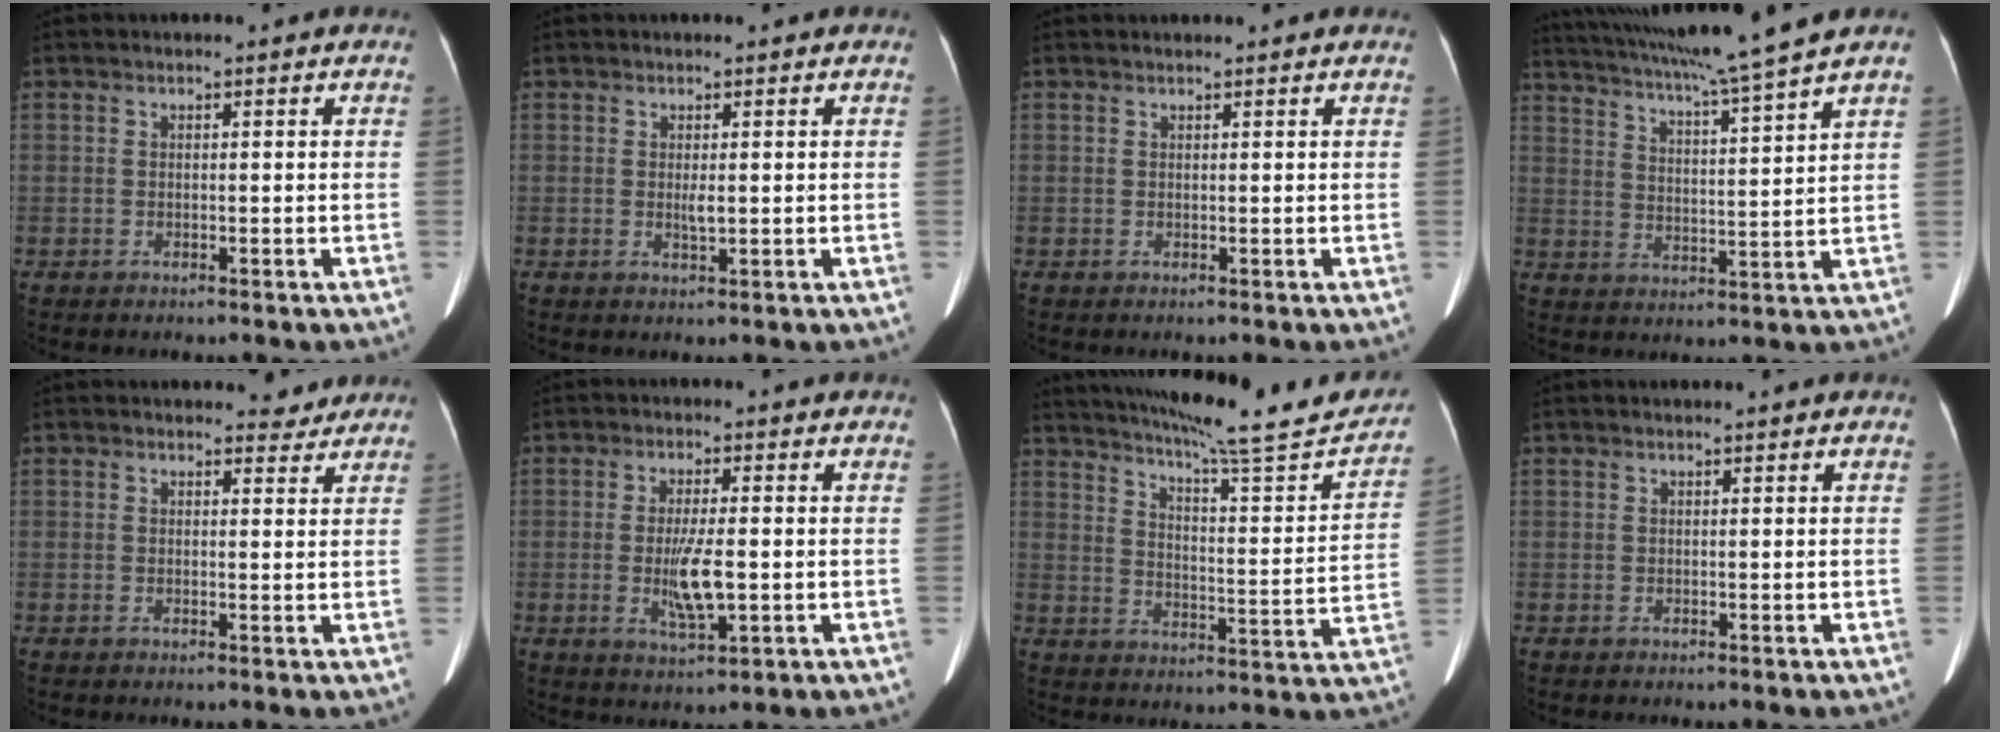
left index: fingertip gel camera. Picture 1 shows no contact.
{"total": 1.5, "force": [0.1, 0.3, 1.4], "torque": [-0.028, -0.003, 0.003]}
{"total": 1.6, "force": [1.6, 0.1, 0.5], "torque": [-0.010, 0.020, 0.024]}
{"total": 15.0, "force": [12.7, -2.3, 7.7], "torque": [-0.134, -0.013, 0.192]}
{"total": 2.3, "force": [2.2, 0.8, 0.1], "torque": [0.000, -0.009, 0.020]}
{"total": 6.2, "force": [-0.9, 1.2, 6.0], "torque": [-0.118, -0.012, -0.013]}
{"total": 22.4, "force": [19.7, 1.7, 10.5], "torque": [-0.153, -0.031, 0.259]}
{"total": 0.0}